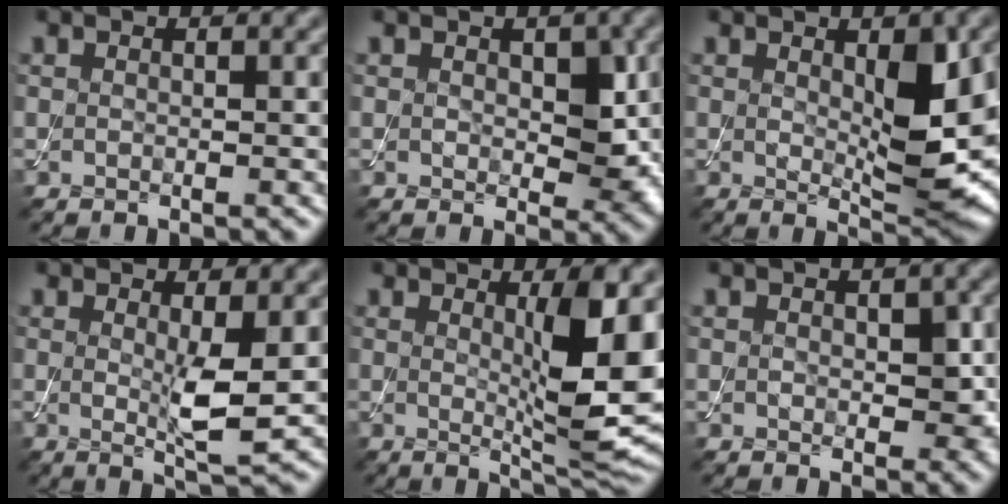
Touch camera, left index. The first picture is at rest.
{"total": 4.0, "force": [0.6, 2.5, 3.0], "torque": [-0.041, -0.009, 0.011]}
{"total": 5.2, "force": [0.6, 1.7, 4.9], "torque": [-0.073, -0.009, 0.013]}
{"total": 3.6, "force": [0.3, 0.6, 3.6], "torque": [-0.063, -0.013, 0.009]}
{"total": 7.2, "force": [1.0, 1.4, 7.0], "torque": [-0.100, -0.017, 0.022]}
{"total": 2.8, "force": [0.2, 1.7, 2.2], "torque": [-0.030, -0.005, 0.007]}